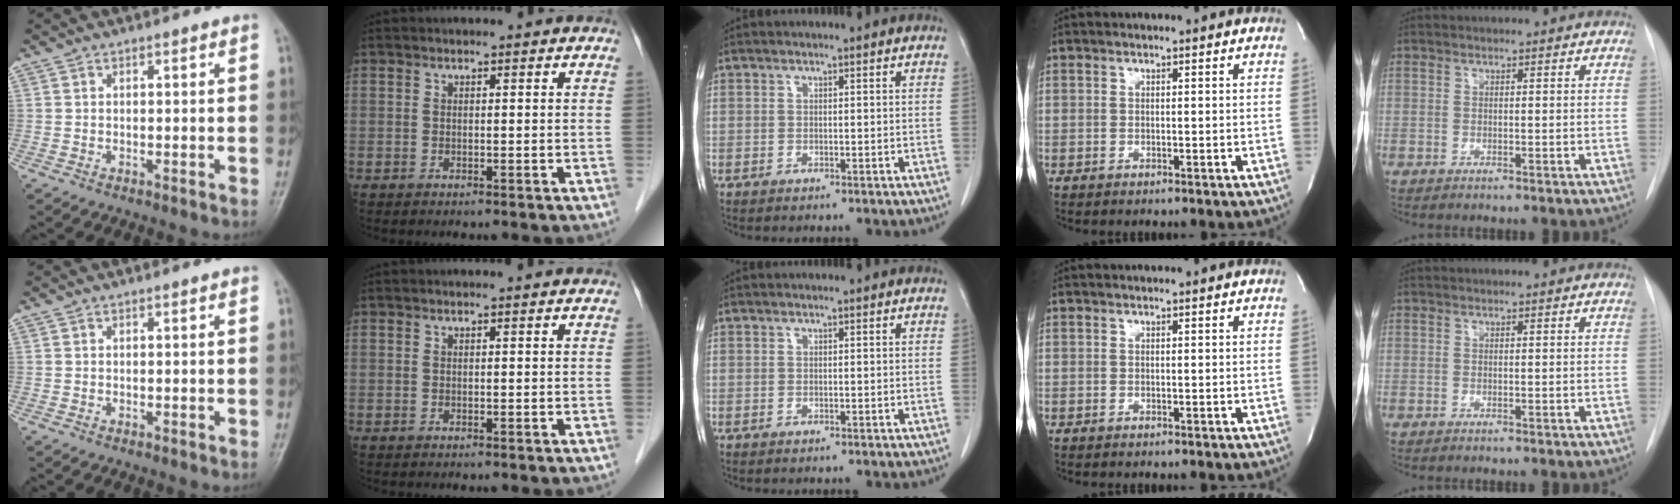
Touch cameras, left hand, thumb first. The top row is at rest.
{}